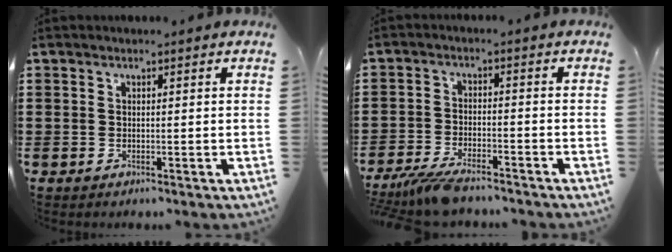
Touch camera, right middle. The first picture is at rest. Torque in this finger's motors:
{"motor_torque": [2.14, 0.00, 0.64, 0.21]}